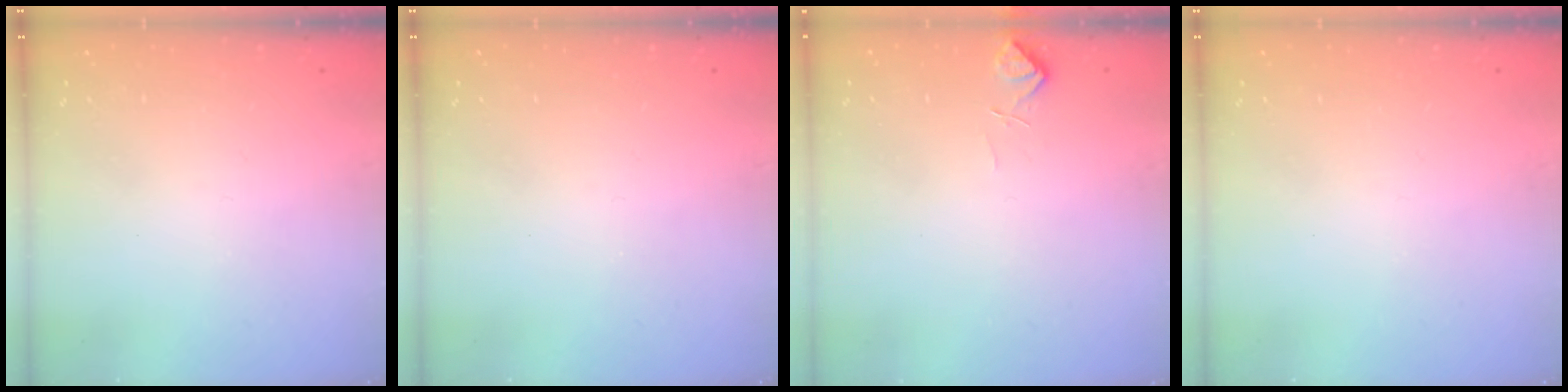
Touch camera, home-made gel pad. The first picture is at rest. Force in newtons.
{"total": 0.0}
{"total": 1.5, "press": 1.3, "slide": 0.8}
{"total": 0.0}